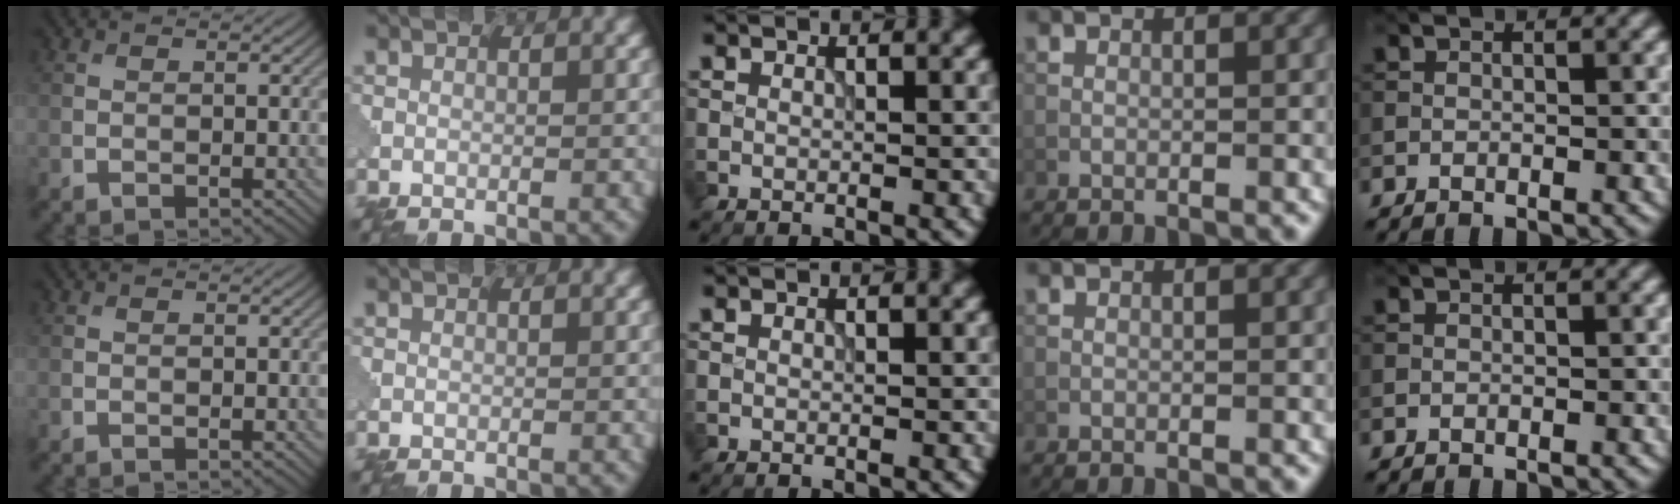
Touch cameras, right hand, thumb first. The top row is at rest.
{}